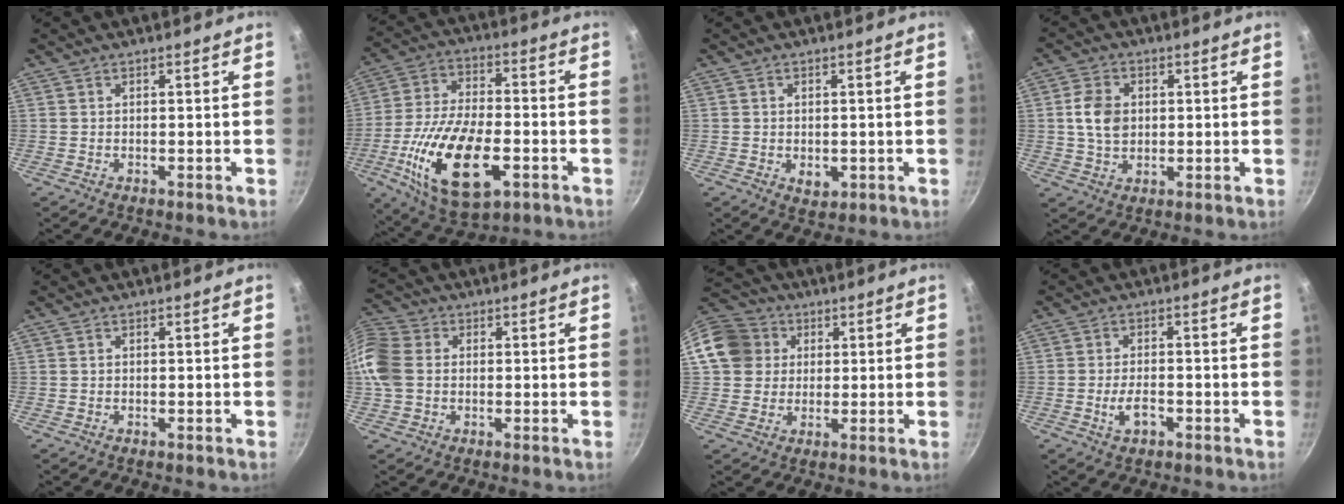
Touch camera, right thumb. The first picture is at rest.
{"total": 21.2, "force": [-6.7, 10.3, 17.2], "torque": [-0.321, 0.014, -0.114]}
{"total": 3.1, "force": [-0.5, 2.4, 2.0], "torque": [-0.031, -0.007, -0.003]}
{"total": 7.2, "force": [0.8, 5.4, 4.8], "torque": [-0.074, 0.005, 0.014]}
{"total": 0.0}
{"total": 13.6, "force": [0.7, 11.0, 8.0], "torque": [-0.183, 0.025, -0.001]}
{"total": 12.9, "force": [3.1, 11.5, 5.0], "torque": [-0.084, 0.025, 0.049]}
{"total": 4.4, "force": [-1.7, 2.3, 3.4], "torque": [-0.057, 0.012, -0.031]}